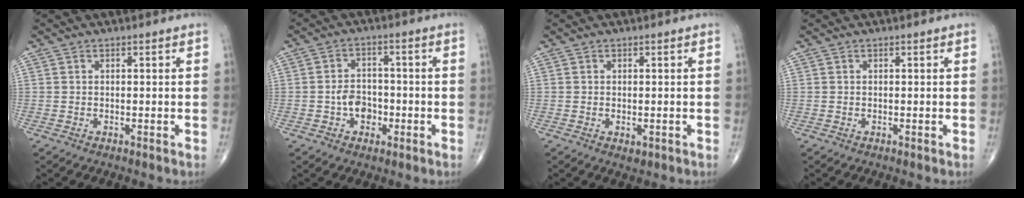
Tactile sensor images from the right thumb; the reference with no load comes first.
{"total": 5.6, "force": [-1.6, 4.2, 3.3], "torque": [-0.026, 0.018, -0.032]}
{"total": 1.4, "force": [-0.3, 0.8, 1.1], "torque": [-0.011, -0.002, -0.002]}
{"total": 0.0}